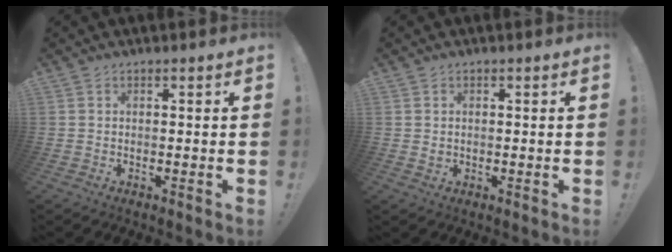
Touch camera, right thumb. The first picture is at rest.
{"total": 1.2, "force": [0.3, 1.0, 0.5], "torque": [-0.010, 0.005, 0.004]}